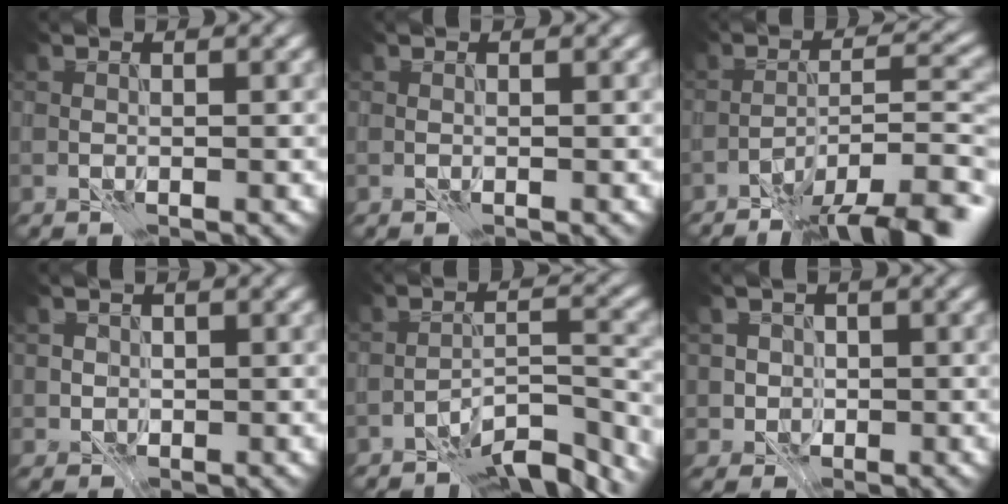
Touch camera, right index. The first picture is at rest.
{"total": 0.0}
{"total": 11.0, "force": [-8.4, 2.4, 6.7], "torque": [-0.094, 0.005, -0.130]}
{"total": 1.4, "force": [0.6, 1.2, 0.2], "torque": [-0.001, 0.000, 0.011]}
{"total": 7.0, "force": [-5.9, 1.6, 3.5], "torque": [-0.045, 0.007, -0.100]}
{"total": 2.2, "force": [0.6, 2.1, 0.4], "torque": [0.005, 0.000, 0.018]}